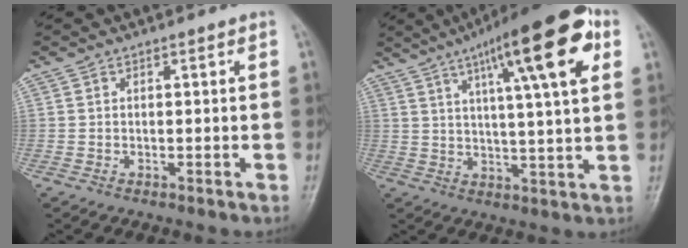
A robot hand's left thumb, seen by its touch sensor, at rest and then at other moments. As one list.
[{"total": 19.1, "force": [8.3, 3.8, 16.8], "torque": [-0.234, -0.005, 0.119]}]